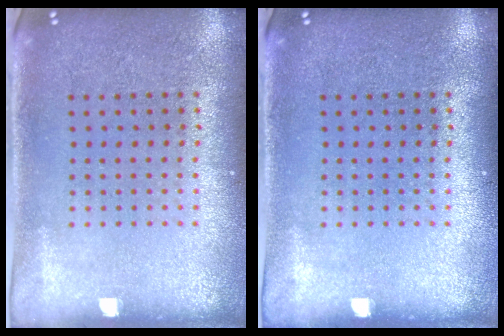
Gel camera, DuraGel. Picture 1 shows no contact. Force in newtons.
{"total": 0.0}